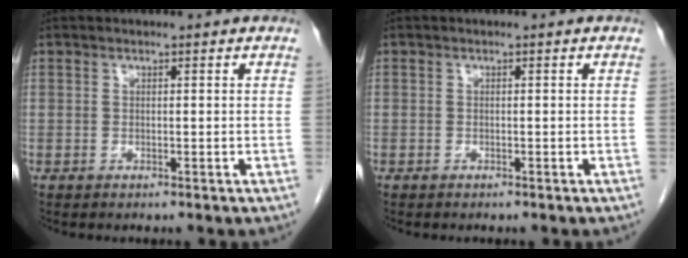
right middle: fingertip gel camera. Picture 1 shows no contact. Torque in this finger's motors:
{"motor_torque": [1.19, -0.95, 0.00, -0.21]}